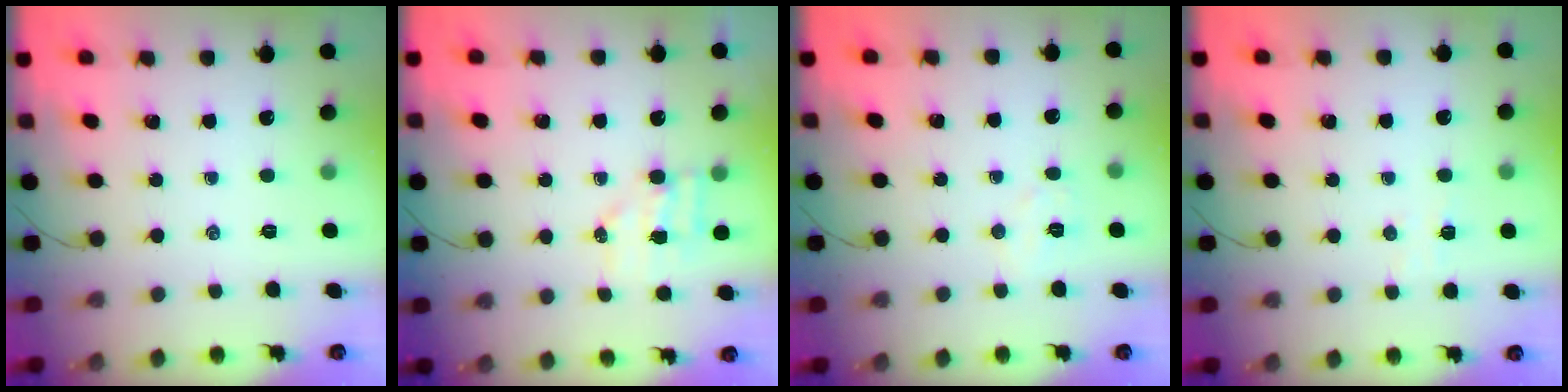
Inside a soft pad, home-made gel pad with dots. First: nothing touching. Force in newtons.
{"total": 4.9, "press": 4.8, "slide": 0.7}
{"total": 5.0, "press": 4.9, "slide": 1.1}
{"total": 2.9, "press": 2.8, "slide": 0.7}